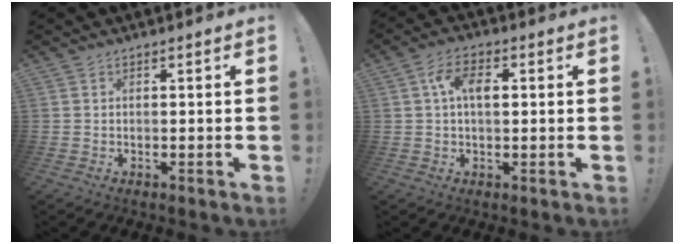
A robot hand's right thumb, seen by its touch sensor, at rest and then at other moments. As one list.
[{"total": 6.6, "force": [1.3, 3.6, 5.4], "torque": [-0.096, 0.013, 0.023]}]